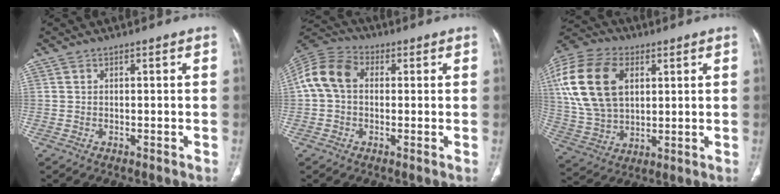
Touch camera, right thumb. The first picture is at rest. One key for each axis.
{"total": 9.7, "fx": 0.9, "fy": 7.1, "fz": 6.5, "tx": -0.128, "ty": 0.032, "tz": 0.007}
{"total": 20.1, "fx": 5.5, "fy": 13.1, "fz": 14.2, "tx": -0.285, "ty": -0.001, "tz": 0.103}